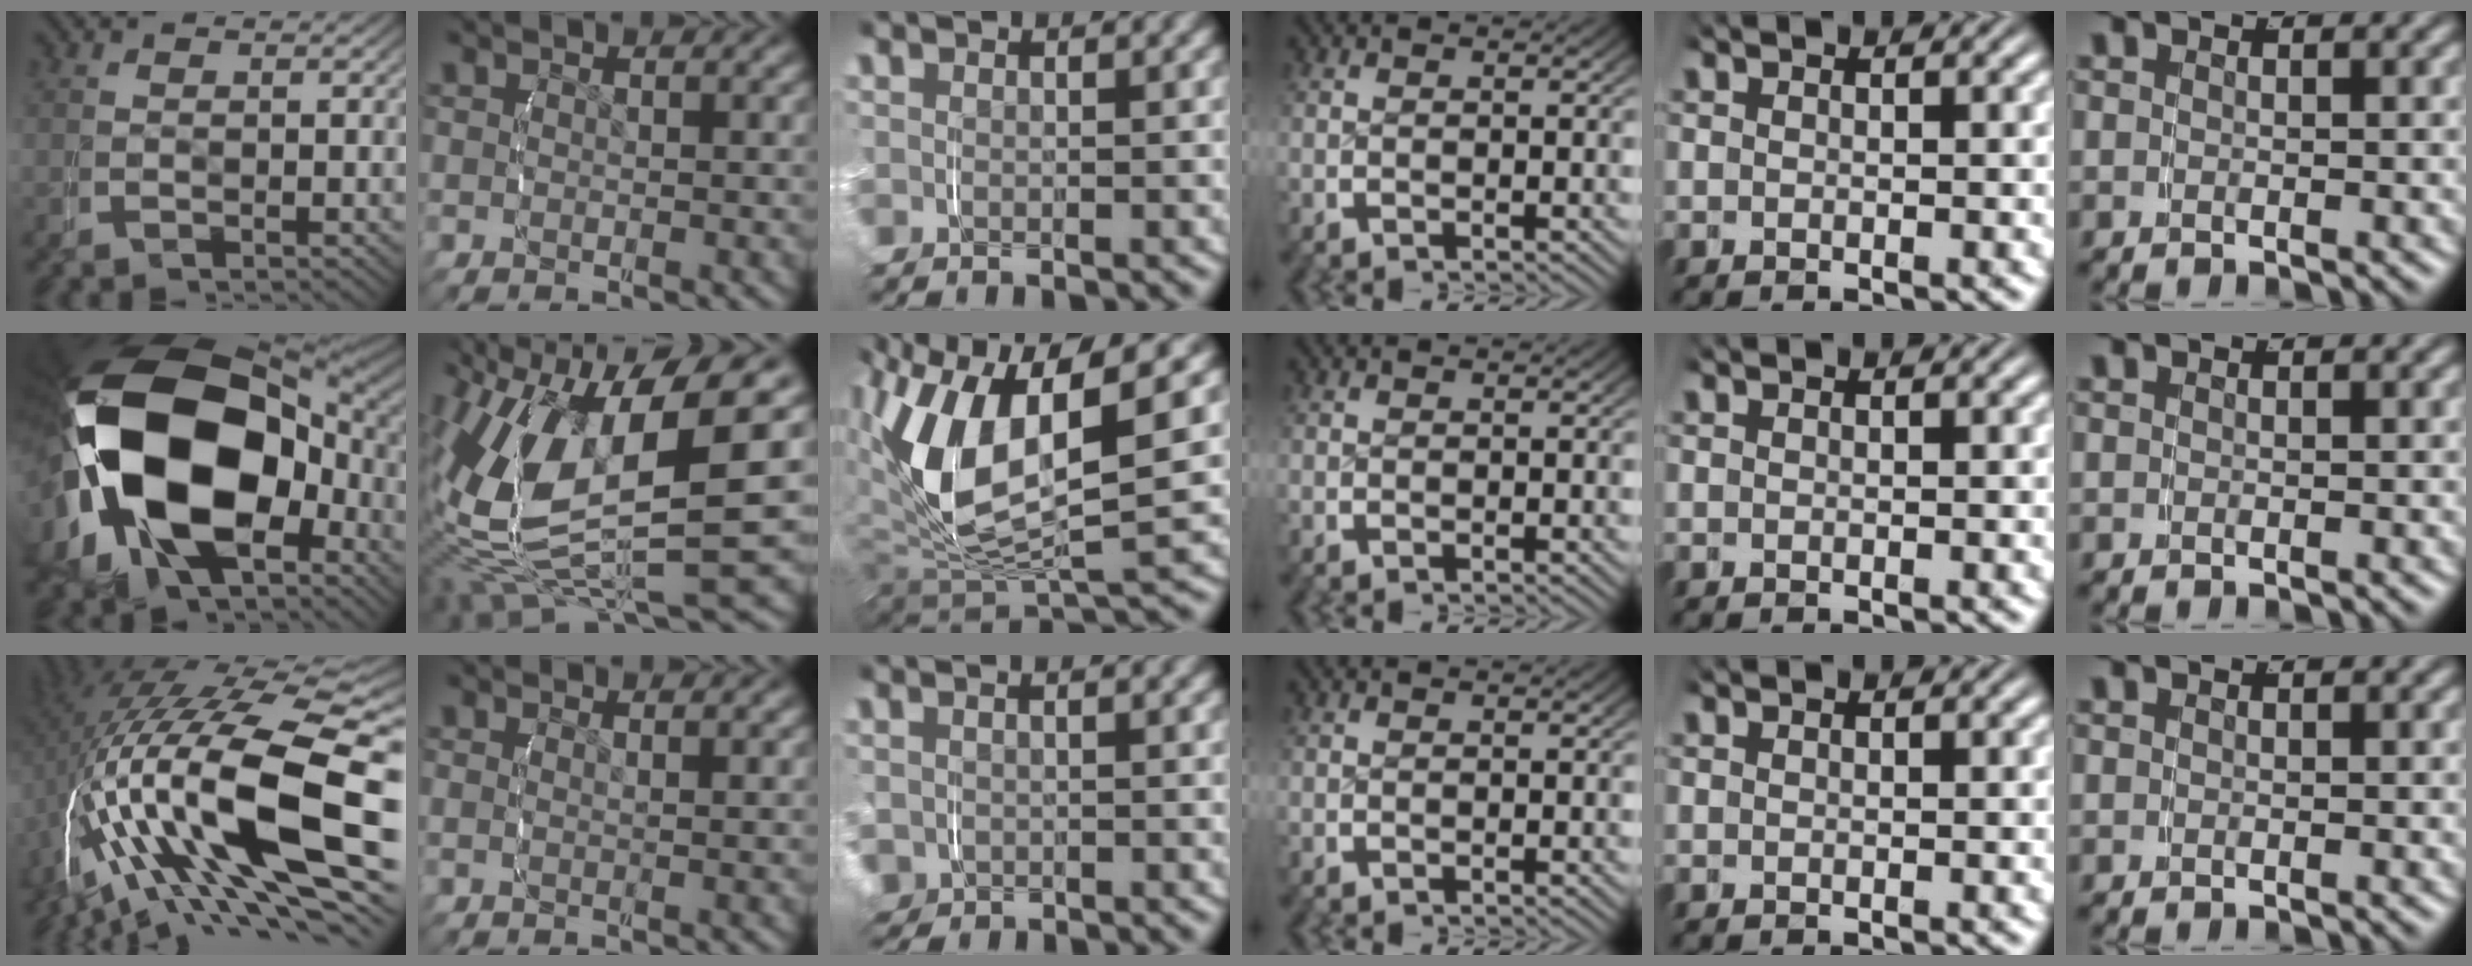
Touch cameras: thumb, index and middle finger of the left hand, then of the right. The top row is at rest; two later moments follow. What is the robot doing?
{"motion": "grasp_and_lifting", "object": "router"}